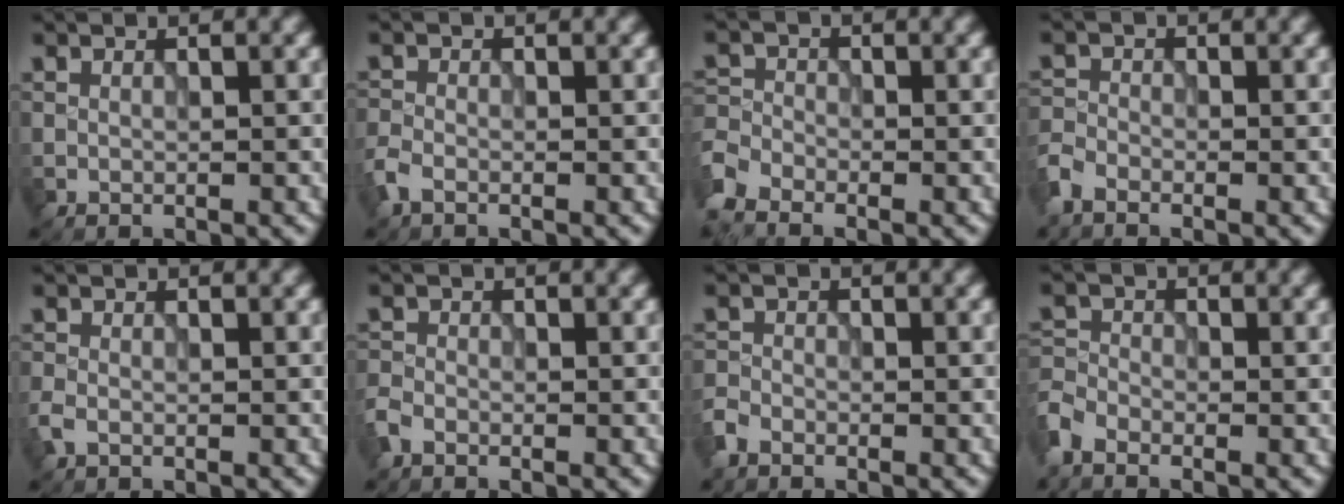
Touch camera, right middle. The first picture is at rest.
{"total": 1.7, "force": [-1.1, 0.9, 0.9], "torque": [-0.026, -0.001, -0.034]}
{"total": 4.0, "force": [-3.1, 1.9, 1.7], "torque": [-0.040, -0.015, -0.060]}
{"total": 2.3, "force": [-1.9, 1.1, 0.9], "torque": [-0.021, -0.004, -0.053]}
{"total": 1.3, "force": [-0.8, 0.7, 0.7], "torque": [-0.019, 0.000, -0.020]}
{"total": 1.6, "force": [-1.2, 0.9, 0.6], "torque": [-0.013, 0.000, -0.033]}
{"total": 2.0, "force": [-1.5, 1.1, 0.6], "torque": [-0.014, -0.002, -0.042]}
{"total": 3.0, "force": [-2.4, 1.4, 1.3], "torque": [-0.029, -0.006, -0.065]}